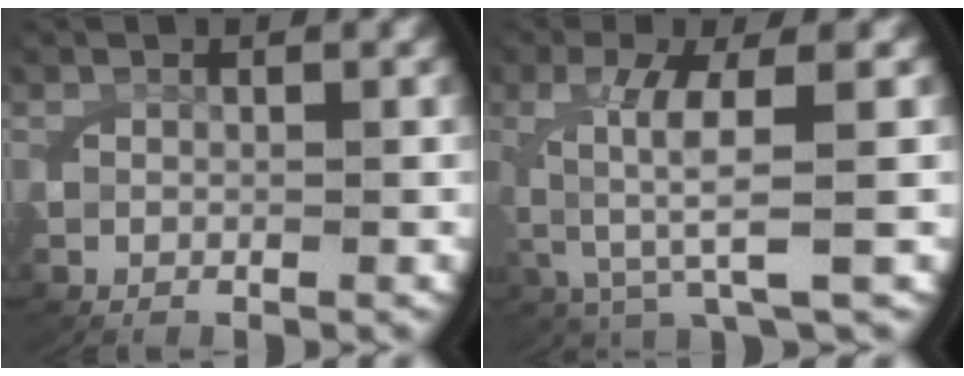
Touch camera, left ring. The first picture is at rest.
{"total": 5.5, "force": [0.1, 1.2, 5.4], "torque": [-0.124, -0.012, 0.016]}